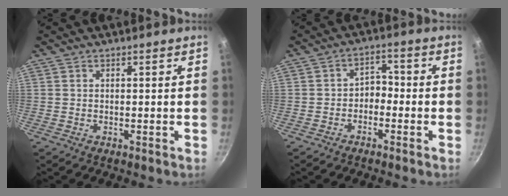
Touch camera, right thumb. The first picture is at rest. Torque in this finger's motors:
{"motor_torque": [-0.09, -0.05, -0.18, 0.24, -0.01]}